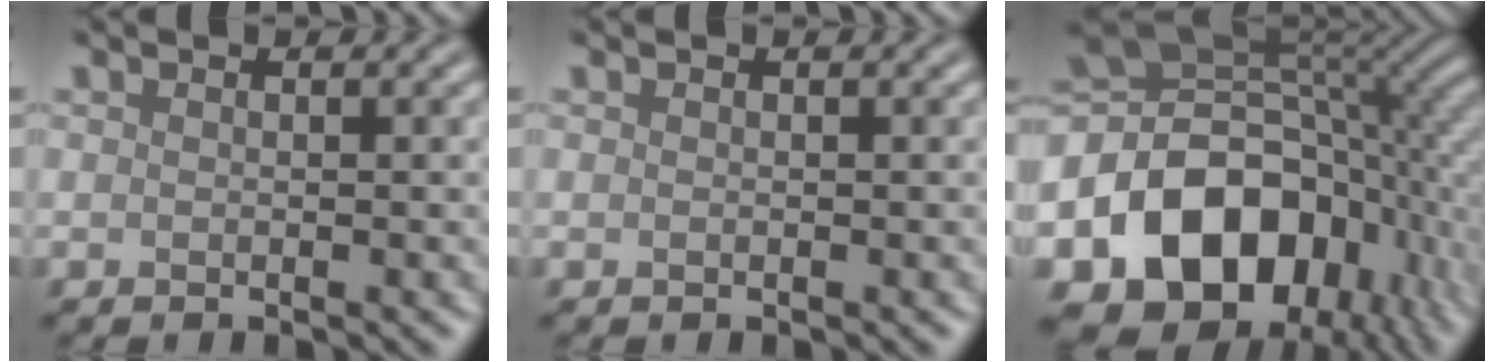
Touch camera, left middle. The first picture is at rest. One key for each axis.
{"total": 0.0}
{"total": 16.6, "fx": -5.0, "fy": 12.0, "fz": 10.3, "tx": -0.178, "ty": -0.020, "tz": -0.077}